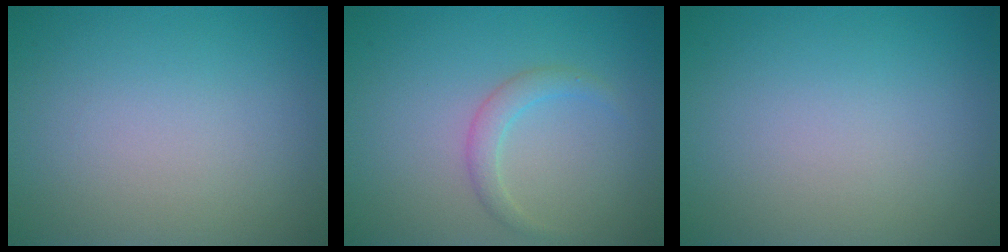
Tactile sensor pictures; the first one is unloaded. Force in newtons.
{"total": 1.7, "press": 1.7, "slide": 0.1}
{"total": 0.0}